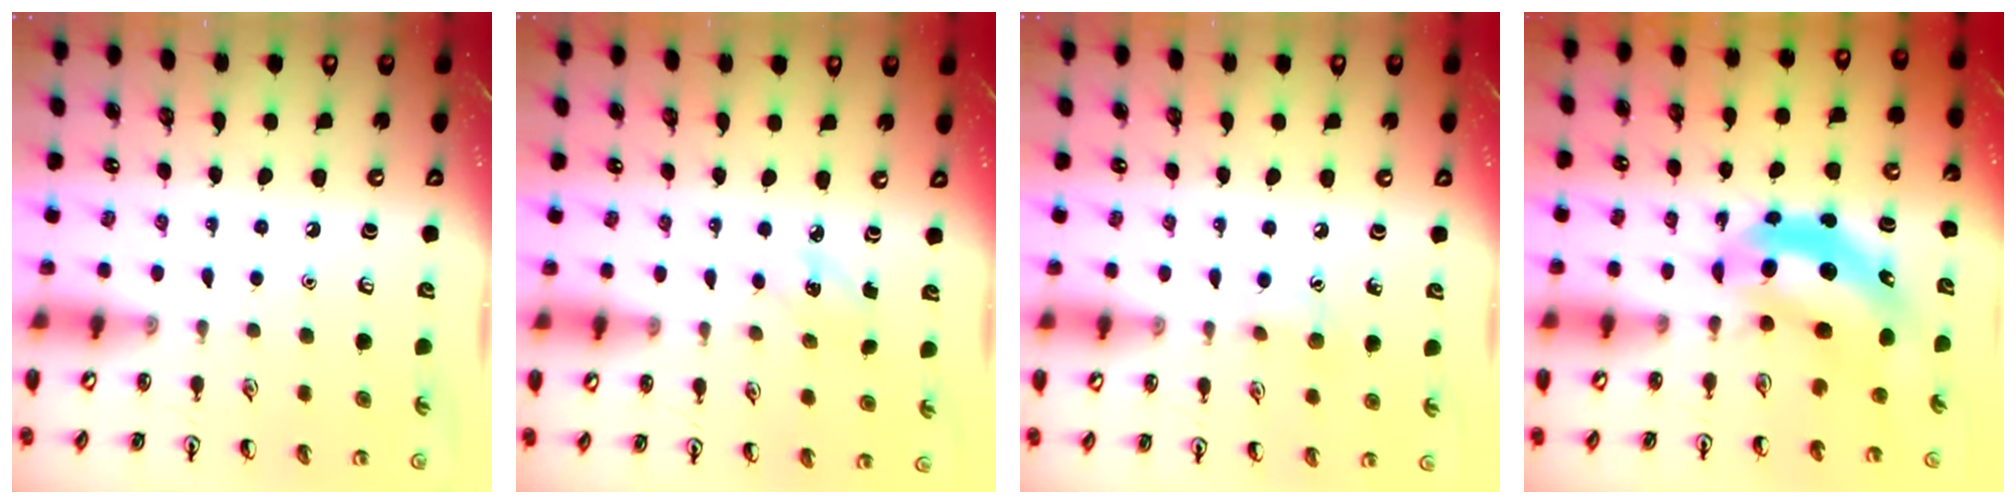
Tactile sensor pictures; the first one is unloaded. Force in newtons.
{"total": 2.7, "press": 2.5, "slide": 1.0}
{"total": 6.7, "press": 6.4, "slide": 2.1}
{"total": 6.6, "press": 6.3, "slide": 2.1}